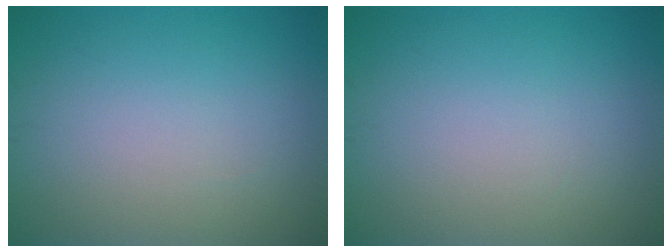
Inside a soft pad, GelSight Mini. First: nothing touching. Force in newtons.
{"total": 0.0}